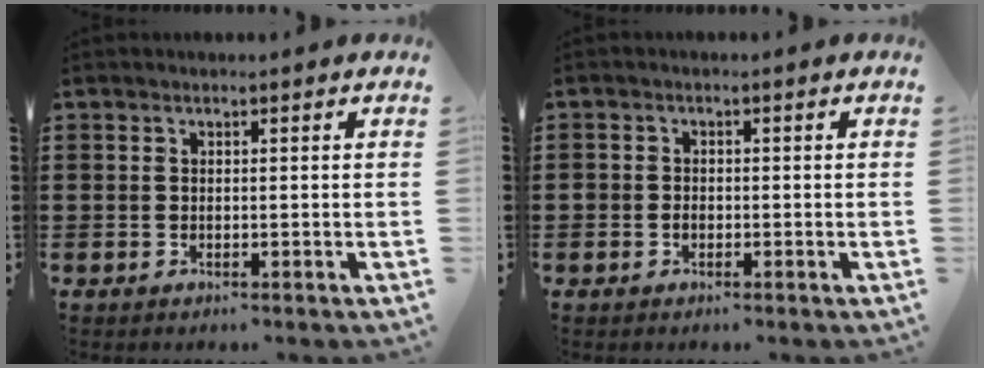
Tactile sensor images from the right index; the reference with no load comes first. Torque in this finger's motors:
{"motor_torque": [1.06, 1.08, -0.03, 0.01]}